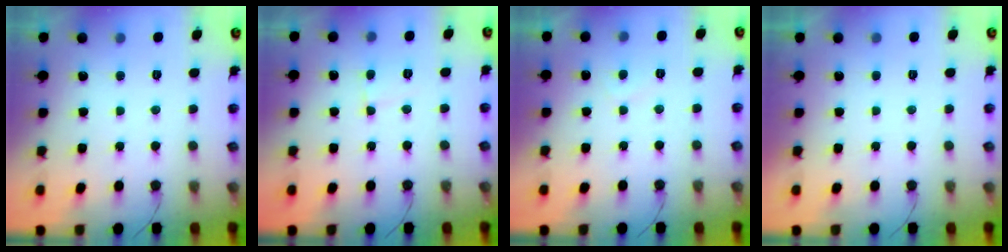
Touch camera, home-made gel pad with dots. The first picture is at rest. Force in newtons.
{"total": 5.5, "press": 5.5, "slide": 0.5}
{"total": 1.1, "press": 0.9, "slide": 0.6}
{"total": 2.2, "press": 2.2, "slide": 0.3}